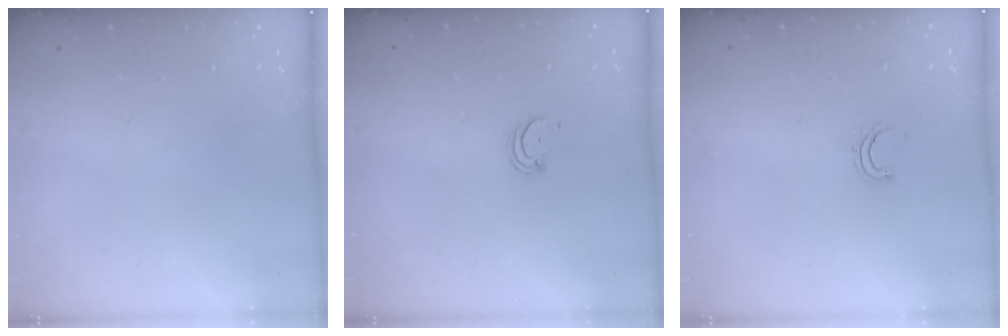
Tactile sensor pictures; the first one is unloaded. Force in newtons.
{"total": 1.4, "press": 1.3, "slide": 0.1}
{"total": 3.7, "press": 3.5, "slide": 1.2}